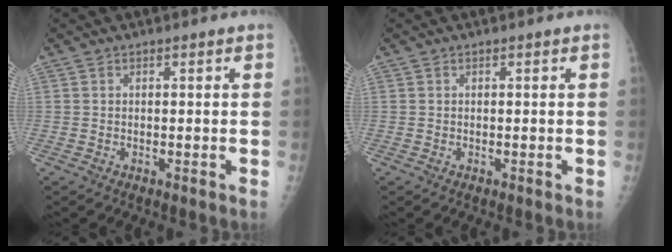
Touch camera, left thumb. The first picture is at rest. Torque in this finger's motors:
{"motor_torque": [-0.22, 0.16, -0.14, -0.02, 0.00]}